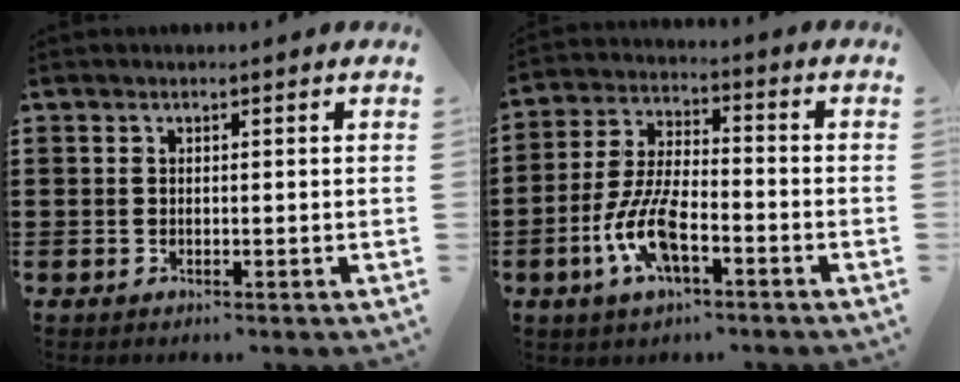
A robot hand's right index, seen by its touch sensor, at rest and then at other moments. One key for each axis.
{"total": 9.0, "fx": -3.7, "fy": 3.8, "fz": 7.2, "tx": -0.174, "ty": -0.007, "tz": -0.074}